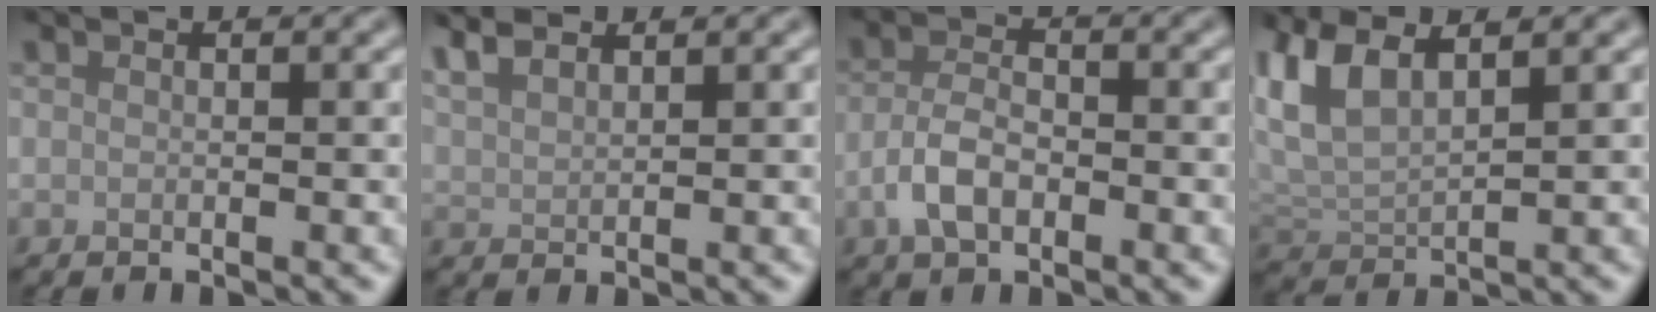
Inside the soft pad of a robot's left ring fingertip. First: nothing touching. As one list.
[{"total": 2.6, "force": [2.2, 0.8, 1.1], "torque": [-0.028, 0.011, 0.048]}, {"total": 3.6, "force": [-1.5, 2.0, 2.6], "torque": [-0.052, 0.001, -0.036]}, {"total": 4.9, "force": [2.8, 2.0, 3.6], "torque": [-0.092, 0.011, 0.056]}]